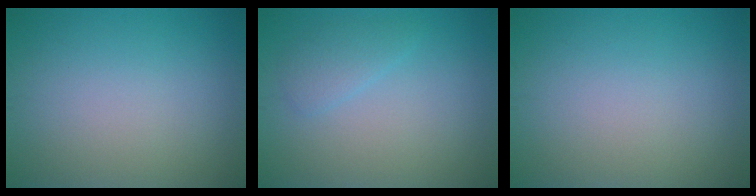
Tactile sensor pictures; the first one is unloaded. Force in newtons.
{"total": 1.6, "press": 1.6, "slide": 0.2}
{"total": 0.0}